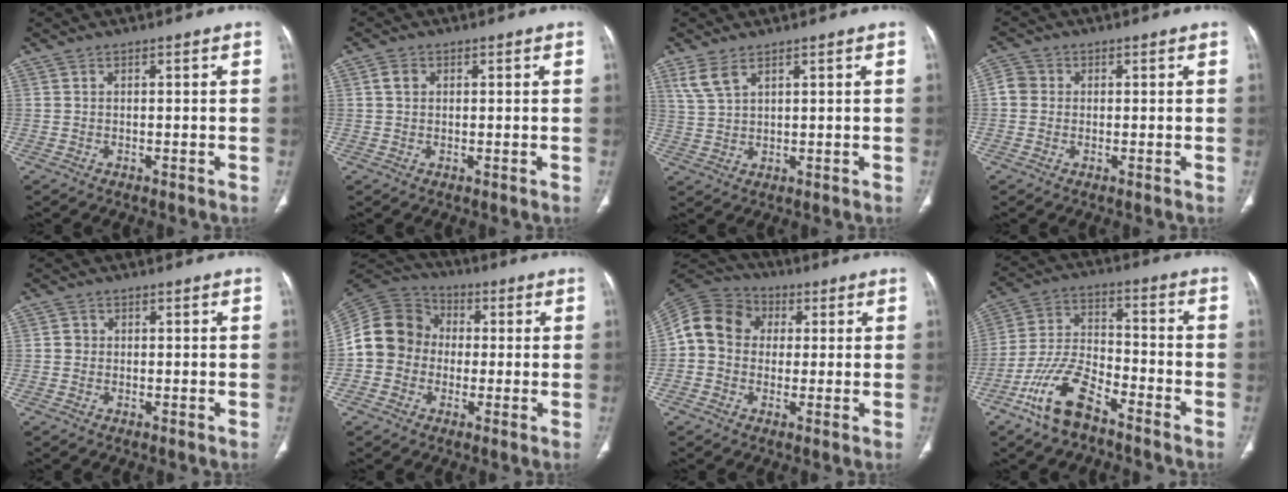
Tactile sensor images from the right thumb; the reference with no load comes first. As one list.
[{"total": 2.0, "force": [0.6, 1.6, 1.0], "torque": [-0.014, 0.003, 0.011]}, {"total": 4.3, "force": [2.8, 1.9, 2.7], "torque": [-0.059, -0.004, 0.067]}, {"total": 3.1, "force": [0.1, 2.8, 1.1], "torque": [-0.014, 0.008, -0.004]}, {"total": 1.2, "force": [-0.1, 1.1, 0.3], "torque": [-0.001, 0.004, -0.002]}, {"total": 12.3, "force": [-0.6, 11.0, 5.4], "torque": [-0.092, 0.035, -0.022]}, {"total": 11.9, "force": [1.1, 10.4, 5.7], "torque": [-0.101, 0.031, 0.007]}, {"total": 12.0, "force": [-8.0, 4.7, 7.7], "torque": [-0.160, 0.049, -0.157]}]